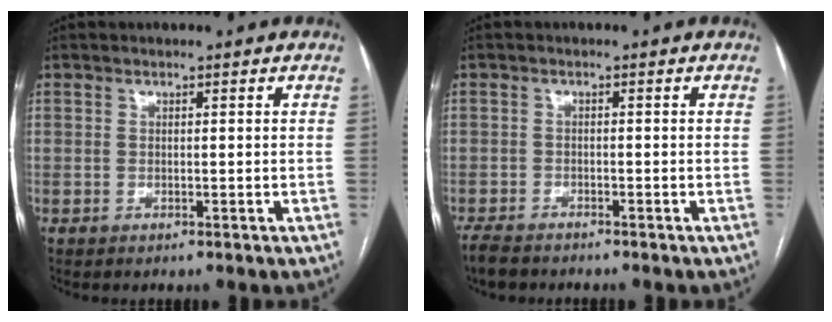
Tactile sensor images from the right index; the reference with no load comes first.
{"total": 4.0, "force": [-3.5, 1.2, 1.5], "torque": [-0.032, -0.011, -0.059]}